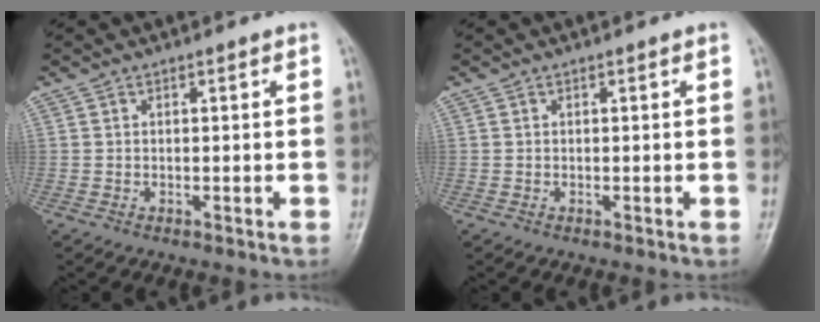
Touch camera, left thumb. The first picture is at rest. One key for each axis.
{"total": 0.0}